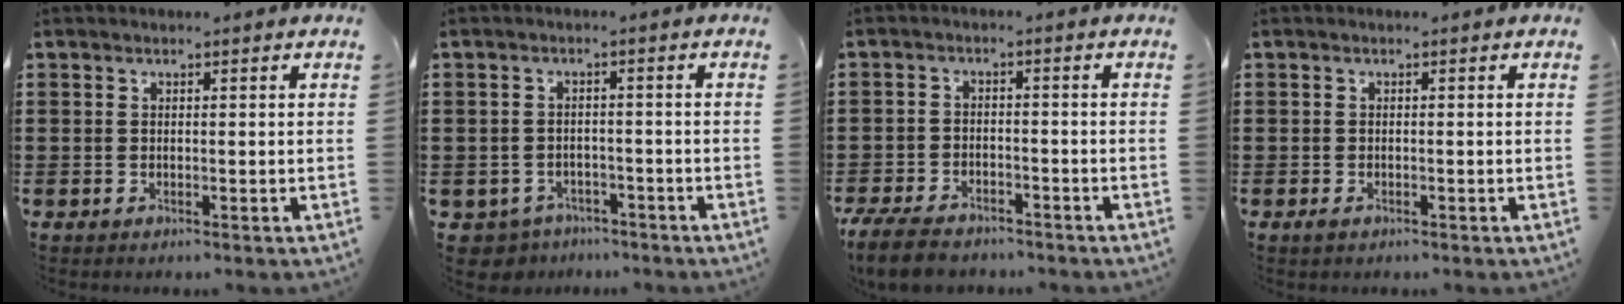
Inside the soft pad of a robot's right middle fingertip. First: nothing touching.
{"total": 2.7, "force": [-2.5, 0.9, -0.3], "torque": [-0.013, -0.003, -0.059]}
{"total": 5.3, "force": [-4.8, 1.3, 1.9], "torque": [-0.048, 0.002, -0.098]}
{"total": 0.6, "force": [-0.4, 0.3, 0.3], "torque": [-0.008, -0.004, -0.007]}